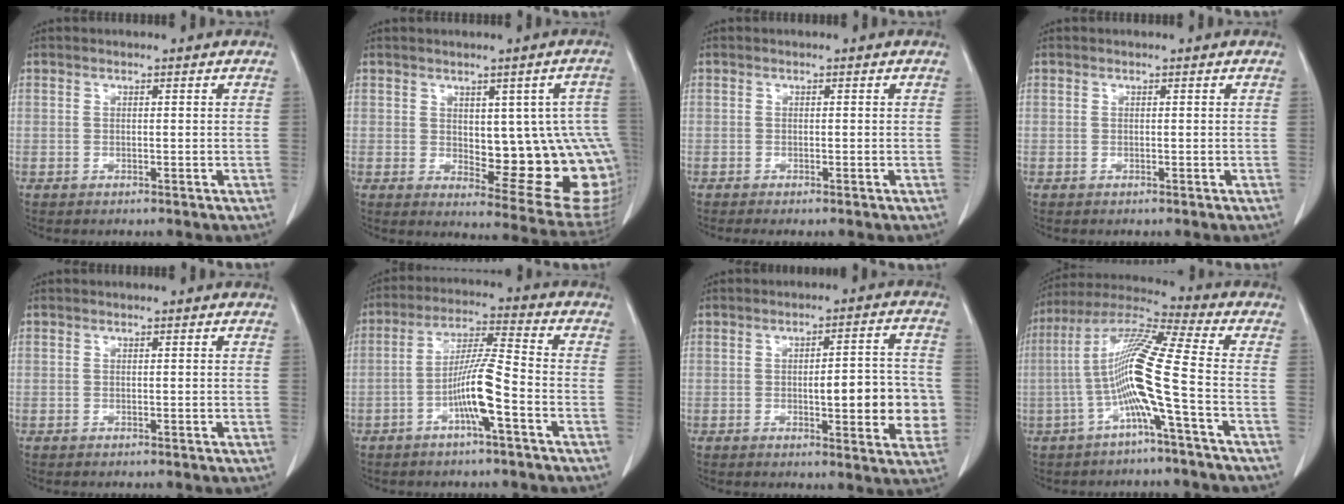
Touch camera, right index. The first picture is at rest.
{"total": 14.7, "force": [-0.3, 5.4, 13.7], "torque": [-0.125, 0.008, 0.014]}
{"total": 0.9, "force": [-0.8, -0.1, 0.6], "torque": [-0.009, -0.002, -0.012]}
{"total": 0.0}
{"total": 0.0}
{"total": 8.4, "force": [-3.3, -0.1, 7.7], "torque": [-0.152, 0.009, -0.063]}
{"total": 10.3, "force": [-1.3, 2.7, 9.9], "torque": [-0.120, 0.013, -0.011]}
{"total": 12.3, "force": [-3.0, -1.4, 11.9], "torque": [-0.236, 0.013, -0.069]}